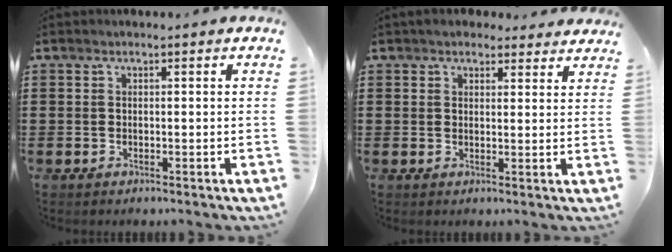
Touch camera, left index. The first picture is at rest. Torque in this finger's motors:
{"motor_torque": [2.14, 0.00, 0.32, 0.02]}